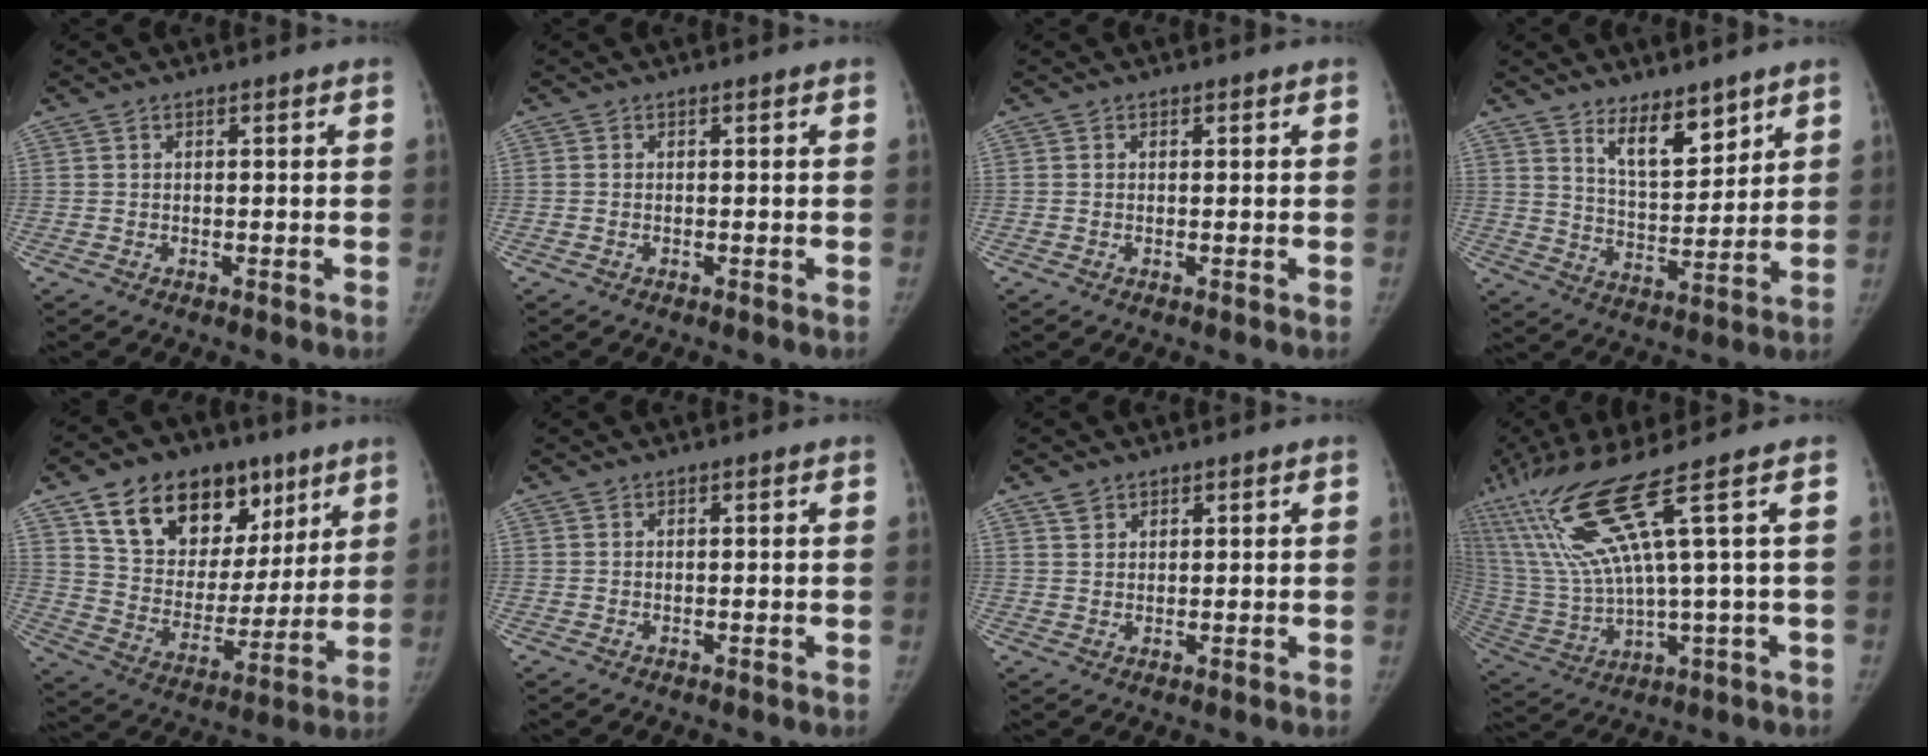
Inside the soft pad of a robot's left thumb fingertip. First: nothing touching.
{"total": 0.0}
{"total": 0.0}
{"total": 9.3, "force": [6.5, 3.8, 5.6], "torque": [-0.067, -0.057, 0.116]}
{"total": 22.4, "force": [12.1, 14.8, 11.6], "torque": [-0.138, -0.024, 0.206]}
{"total": 0.0}
{"total": 2.2, "force": [1.6, 1.4, 0.4], "torque": [0.002, -0.004, 0.027]}
{"total": 18.7, "force": [7.8, 0.8, 17.0], "torque": [-0.365, -0.016, 0.157]}